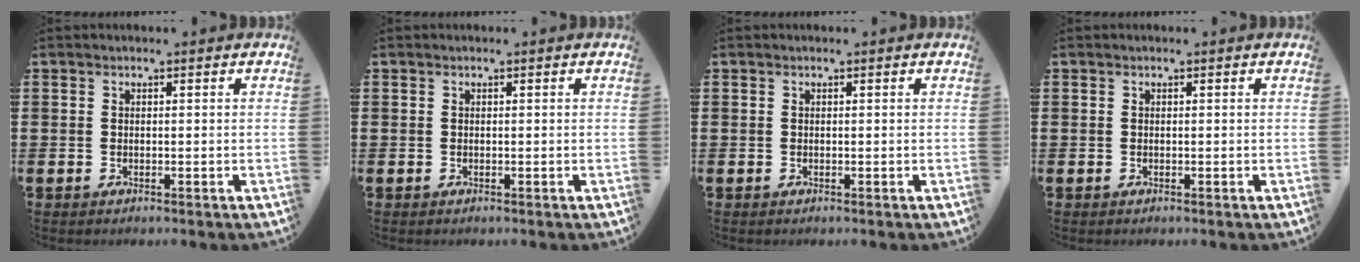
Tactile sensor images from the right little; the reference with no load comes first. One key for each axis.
{"total": 0.0}
{"total": 0.0}
{"total": 0.0}